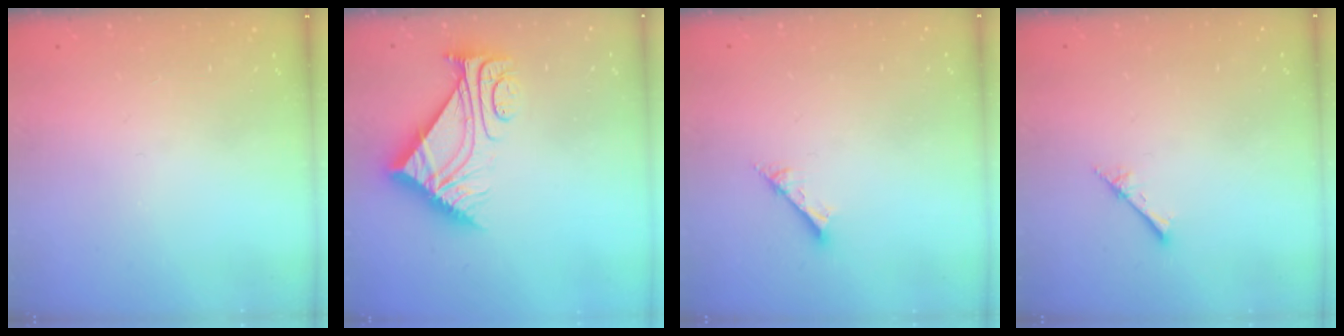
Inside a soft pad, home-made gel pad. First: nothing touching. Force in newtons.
{"total": 10.5, "press": 10.5, "slide": 0.5}
{"total": 5.0, "press": 5.0, "slide": 0.7}
{"total": 2.4, "press": 2.4, "slide": 0.3}